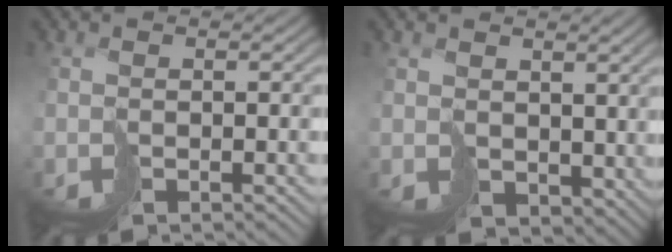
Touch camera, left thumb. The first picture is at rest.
{"total": 3.5, "force": [1.7, 2.6, 1.5], "torque": [-0.048, -0.015, 0.041]}